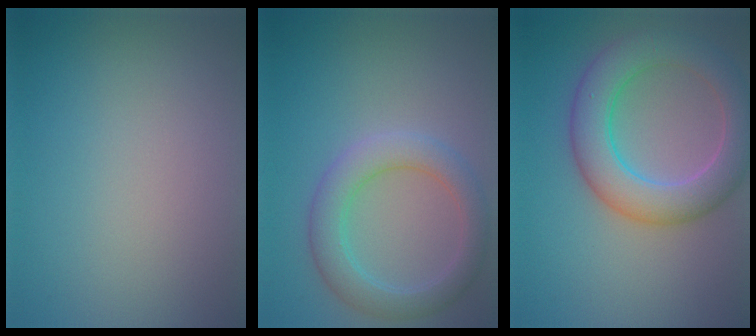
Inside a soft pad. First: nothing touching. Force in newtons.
{"total": 4.3, "press": 4.3, "slide": 0.2}
{"total": 6.8, "press": 6.8, "slide": 0.4}